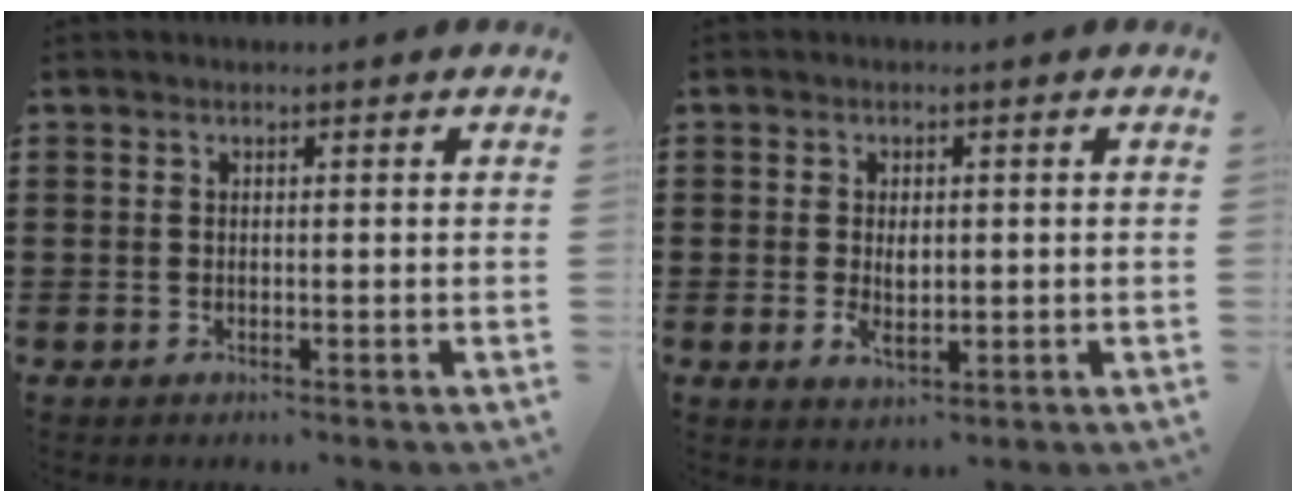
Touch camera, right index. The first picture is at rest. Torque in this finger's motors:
{"motor_torque": [1.11, 1.03, 0.66, 0.11]}